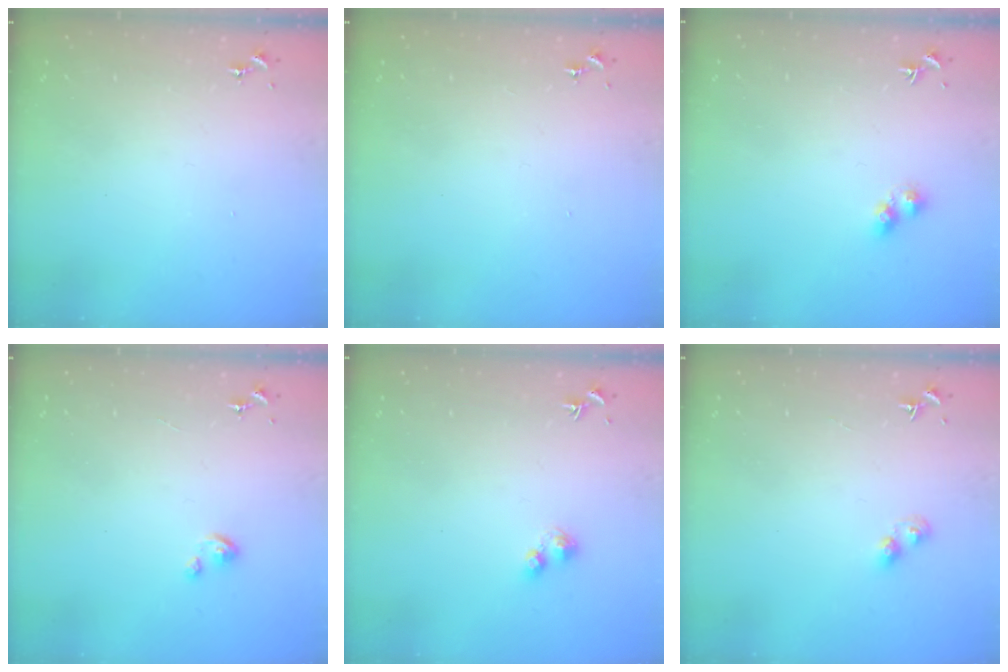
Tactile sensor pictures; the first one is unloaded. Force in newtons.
{"total": 0.0}
{"total": 3.6, "press": 3.5, "slide": 0.7}
{"total": 2.9, "press": 2.9, "slide": 0.2}
{"total": 3.9, "press": 3.9, "slide": 0.6}
{"total": 3.3, "press": 3.2, "slide": 0.5}